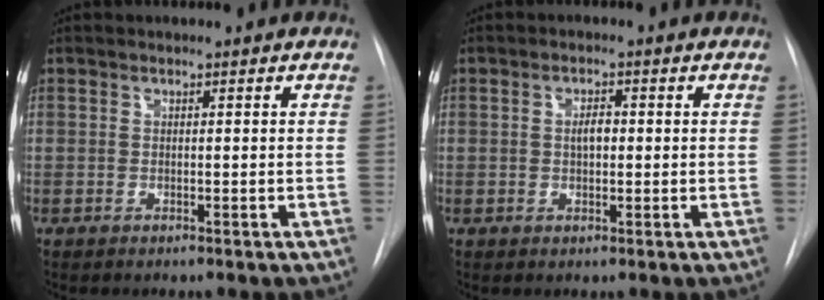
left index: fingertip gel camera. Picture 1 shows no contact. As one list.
[{"total": 2.4, "force": [0.2, 1.2, 2.0], "torque": [-0.034, 0.004, 0.001]}]